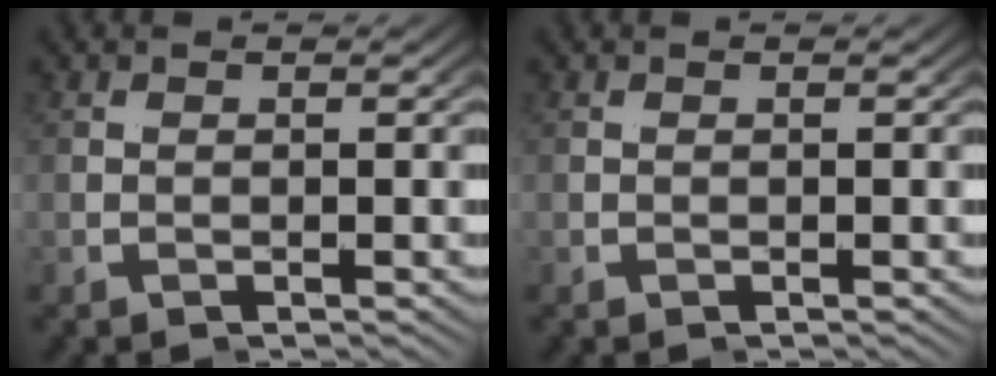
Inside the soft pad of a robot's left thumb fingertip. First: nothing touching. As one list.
[{"total": 0.0}]